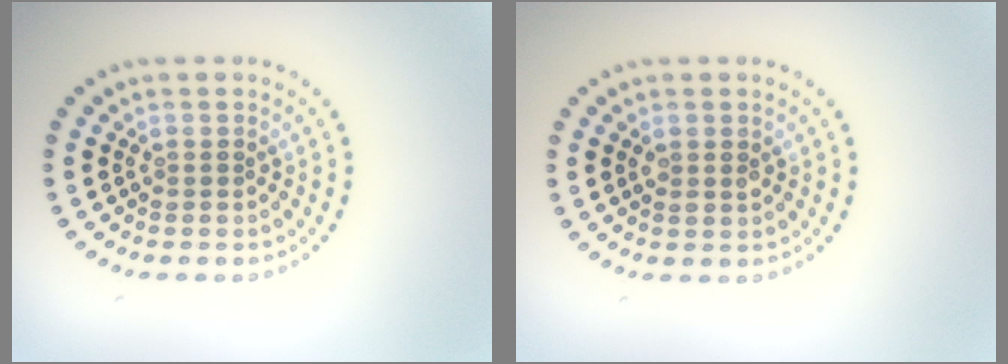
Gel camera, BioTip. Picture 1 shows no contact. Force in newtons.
{"total": 1.2, "press": 1.2, "slide": 0.3}